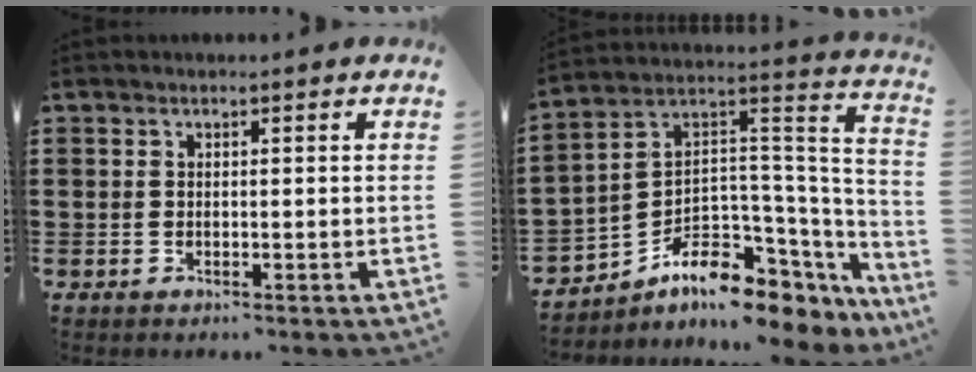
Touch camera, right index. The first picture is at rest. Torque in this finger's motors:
{"motor_torque": [0.85, 0.83, 0.06, -0.16]}